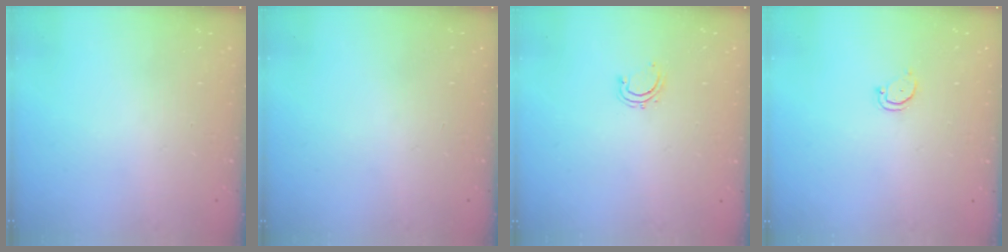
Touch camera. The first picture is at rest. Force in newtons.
{"total": 0.0}
{"total": 4.2, "press": 4.1, "slide": 0.9}
{"total": 2.5, "press": 2.5, "slide": 0.3}